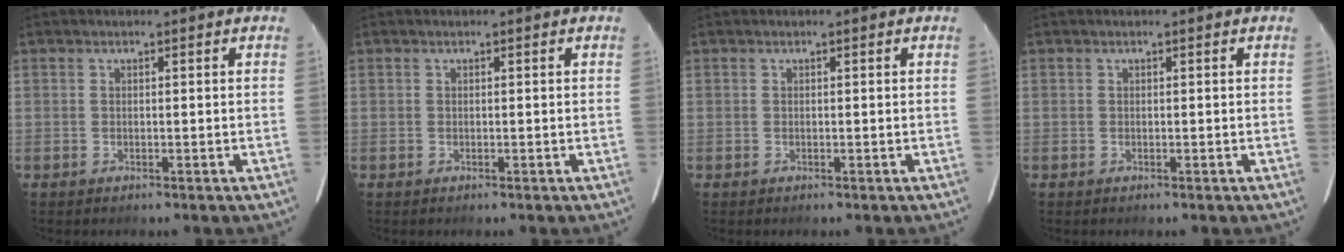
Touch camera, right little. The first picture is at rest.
{"total": 0.0}
{"total": 0.0}
{"total": 0.0}